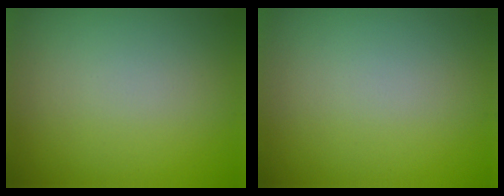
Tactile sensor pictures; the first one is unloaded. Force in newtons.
{"total": 0.0}